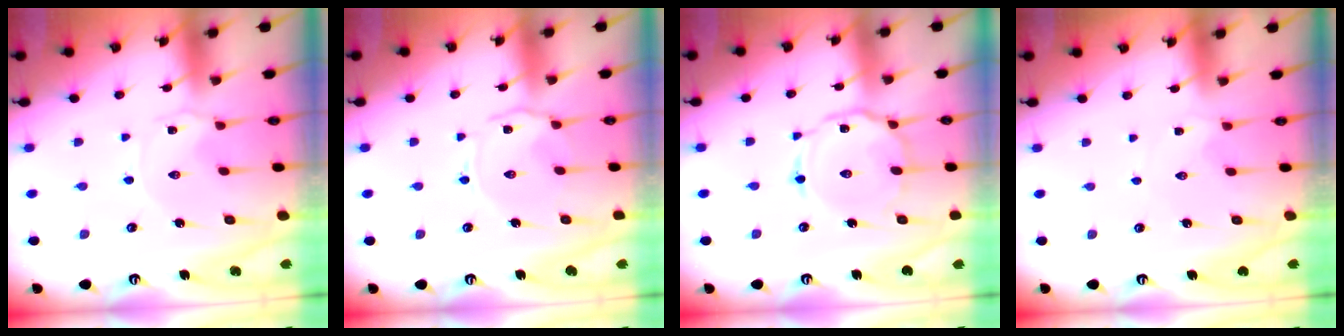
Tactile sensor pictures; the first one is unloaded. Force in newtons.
{"total": 2.2, "press": 2.2, "slide": 0.6}
{"total": 12.6, "press": 12.5, "slide": 0.8}
{"total": 0.0}